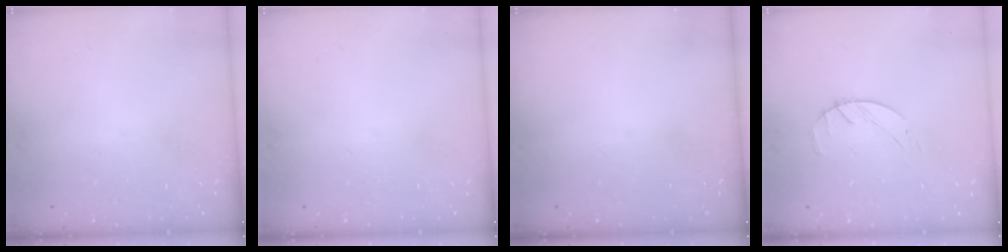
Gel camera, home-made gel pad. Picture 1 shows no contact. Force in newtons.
{"total": 0.0}
{"total": 0.0}
{"total": 2.5, "press": 2.5, "slide": 0.4}